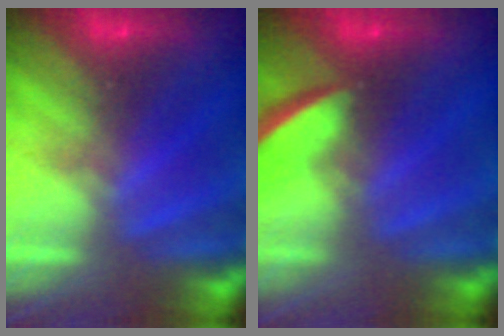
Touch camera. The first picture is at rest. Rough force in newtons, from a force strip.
{"total": 5.8}